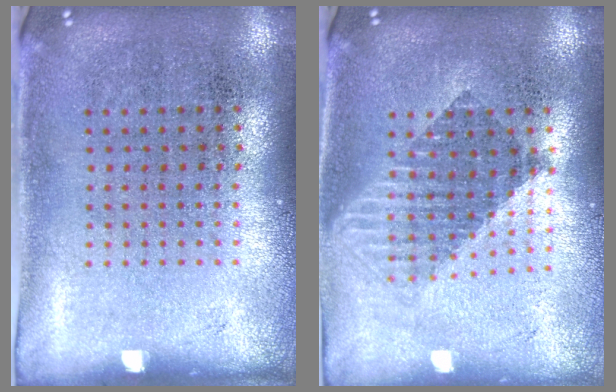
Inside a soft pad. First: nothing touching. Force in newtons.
{"total": 1.6, "press": 1.4, "slide": 0.9}